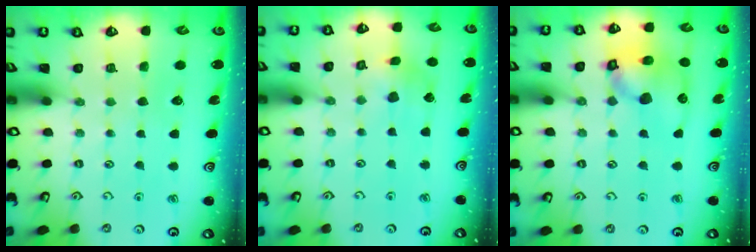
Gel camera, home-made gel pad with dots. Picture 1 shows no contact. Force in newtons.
{"total": 5.9, "press": 5.8, "slide": 0.7}
{"total": 13.7, "press": 13.6, "slide": 2.0}